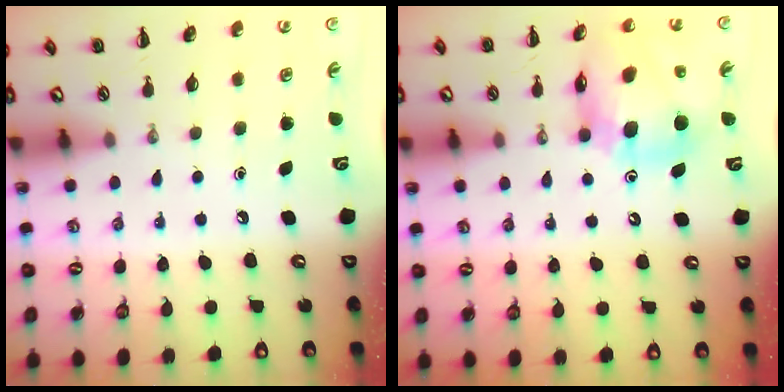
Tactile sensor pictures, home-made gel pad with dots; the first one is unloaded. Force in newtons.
{"total": 12.8, "press": 12.2, "slide": 3.7}